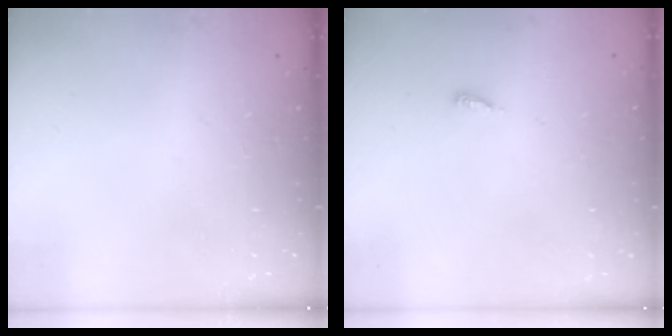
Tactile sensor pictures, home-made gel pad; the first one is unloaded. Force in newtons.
{"total": 2.9, "press": 2.9, "slide": 0.2}